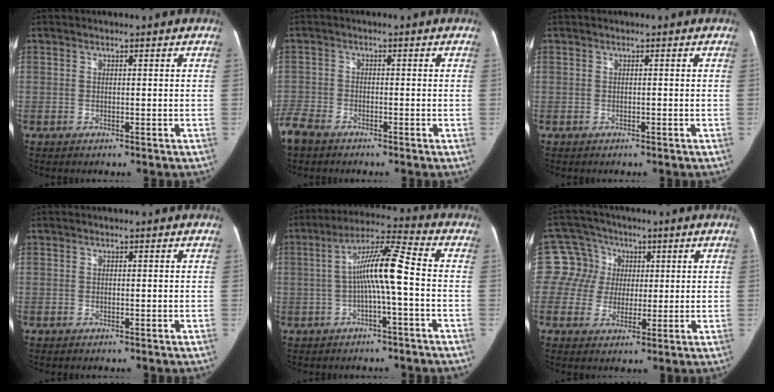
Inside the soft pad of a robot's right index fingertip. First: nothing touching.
{"total": 4.7, "force": [-3.8, 2.3, 1.5], "torque": [-0.039, -0.009, -0.079]}
{"total": 0.0}
{"total": 0.0}
{"total": 9.2, "force": [-1.1, 0.1, 9.1], "torque": [-0.167, 0.024, -0.025]}
{"total": 7.3, "force": [1.2, 7.2, 0.6], "torque": [-0.008, 0.028, 0.018]}